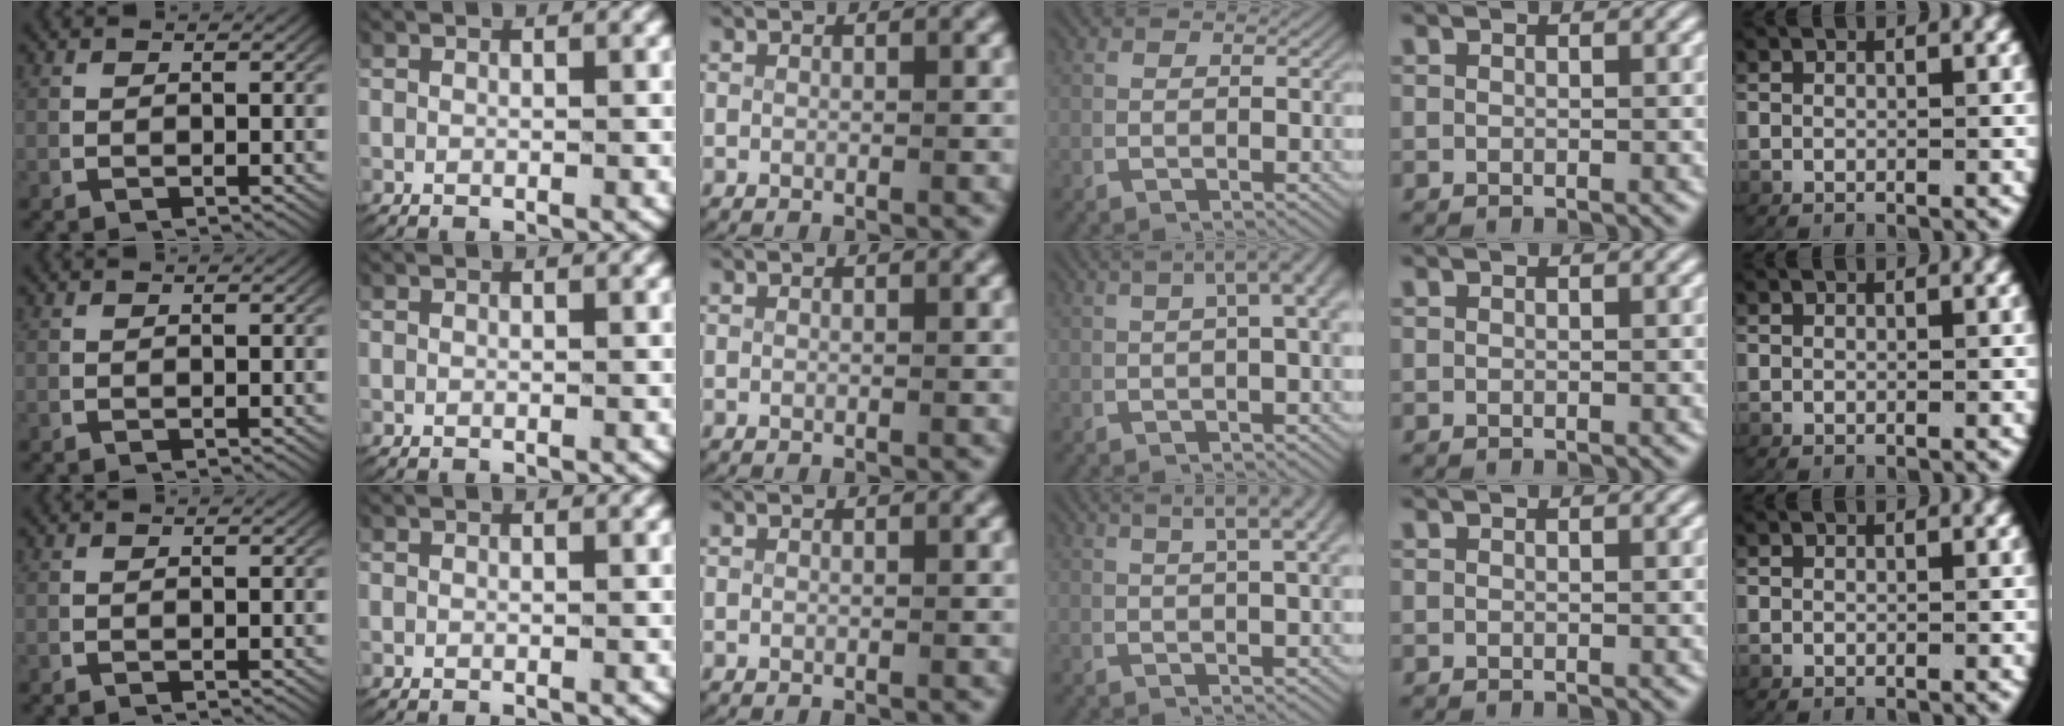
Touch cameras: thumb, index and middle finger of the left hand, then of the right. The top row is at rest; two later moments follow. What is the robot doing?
{"motion": "lift_and_place", "object": "map"}